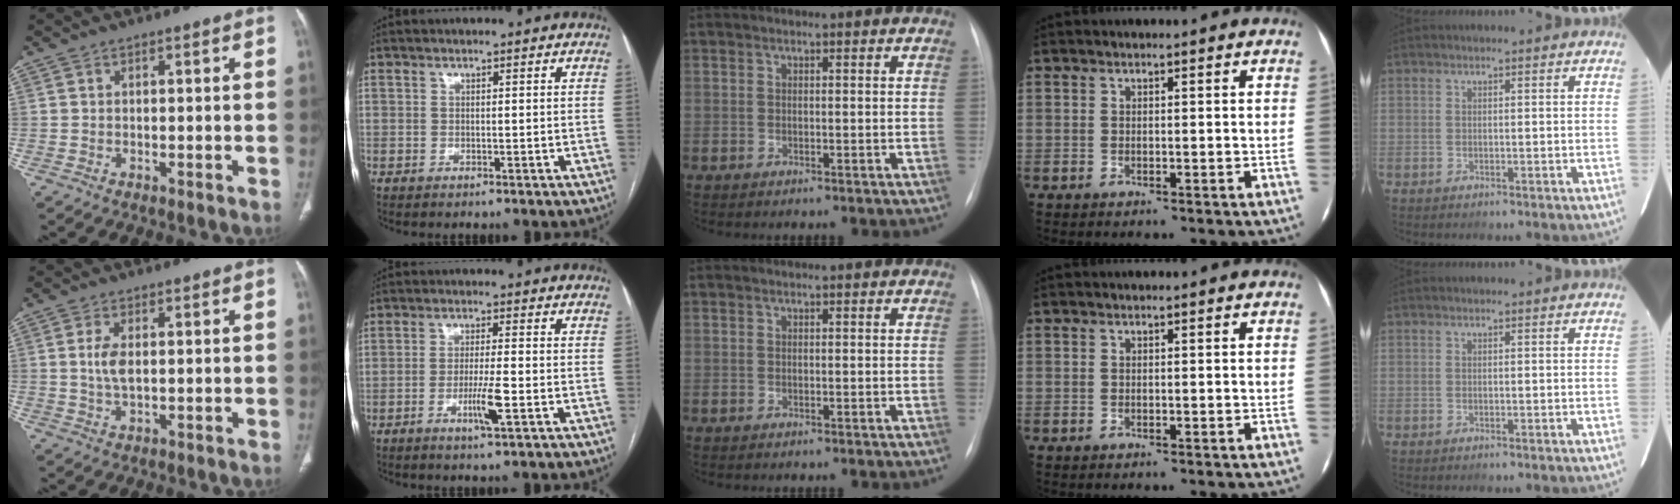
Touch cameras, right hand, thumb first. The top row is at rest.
{"thumb": {"total": 4.2, "force": [0.5, 2.0, 3.6], "torque": [-0.082, -0.001, 0.014]}, "index": {"total": 5.0, "force": [-1.8, -0.2, 4.6], "torque": [-0.090, -0.009, -0.031]}}